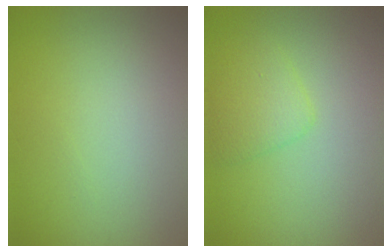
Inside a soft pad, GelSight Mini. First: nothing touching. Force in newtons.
{"total": 2.5, "press": 2.4, "slide": 0.2}